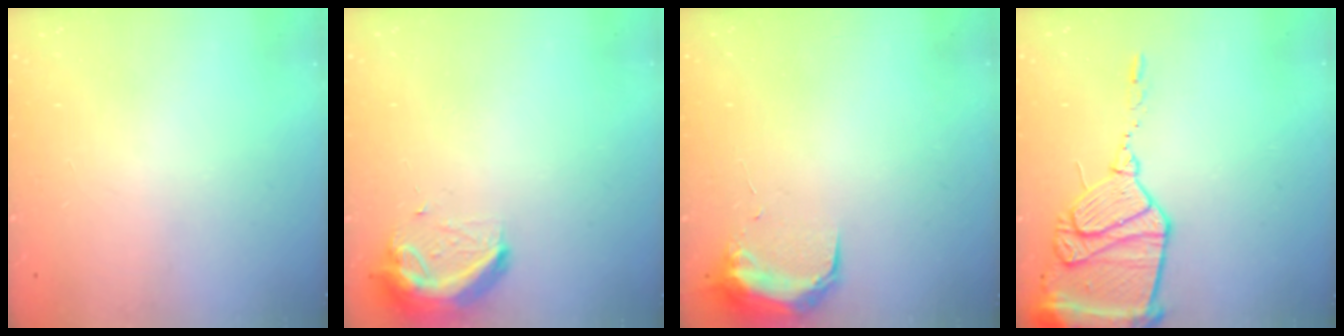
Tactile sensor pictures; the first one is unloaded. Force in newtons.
{"total": 10.1, "press": 10.1, "slide": 0.9}
{"total": 9.8, "press": 9.7, "slide": 0.7}
{"total": 17.8, "press": 17.7, "slide": 1.5}